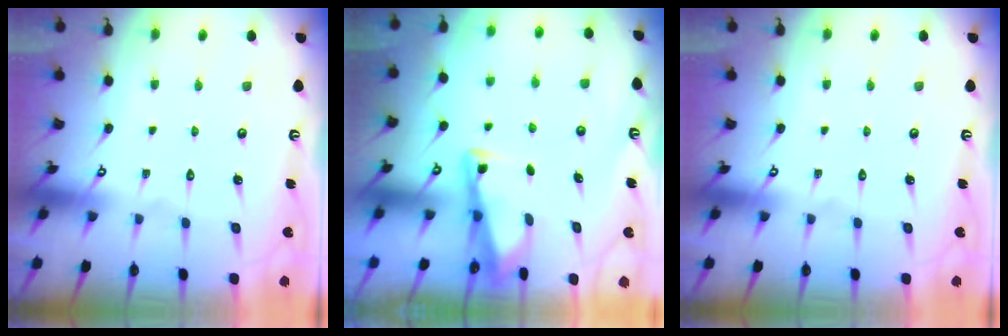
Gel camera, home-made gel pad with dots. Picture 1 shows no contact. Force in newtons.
{"total": 3.4, "press": 3.4, "slide": 0.4}
{"total": 0.0}